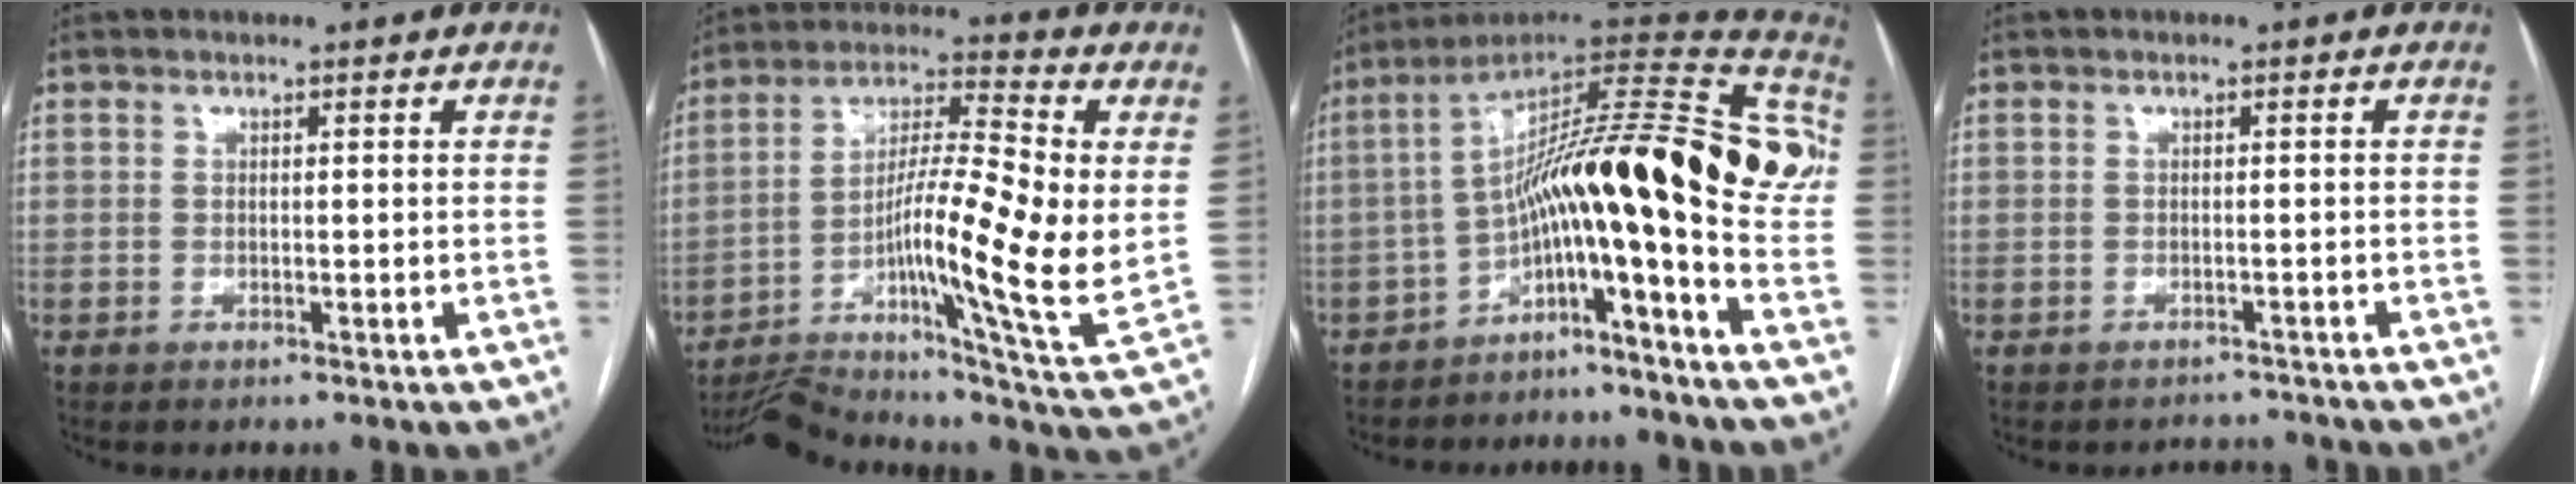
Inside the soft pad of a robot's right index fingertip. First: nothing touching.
{"total": 21.2, "force": [-2.7, 1.7, 20.9], "torque": [-0.350, 0.005, -0.048]}
{"total": 20.6, "force": [-3.7, 1.7, 20.2], "torque": [-0.270, 0.076, -0.062]}
{"total": 2.7, "force": [-2.4, 0.5, -1.0], "torque": [0.016, 0.005, -0.032]}